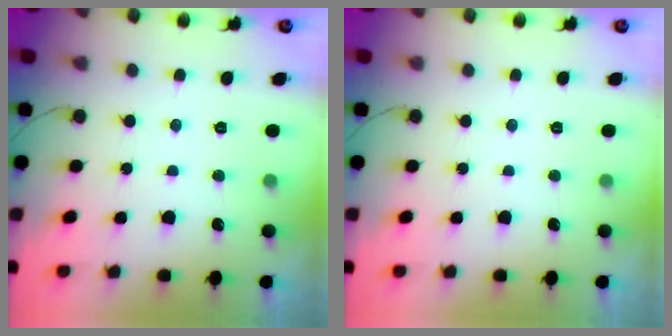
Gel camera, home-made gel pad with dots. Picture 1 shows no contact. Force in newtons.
{"total": 0.0}